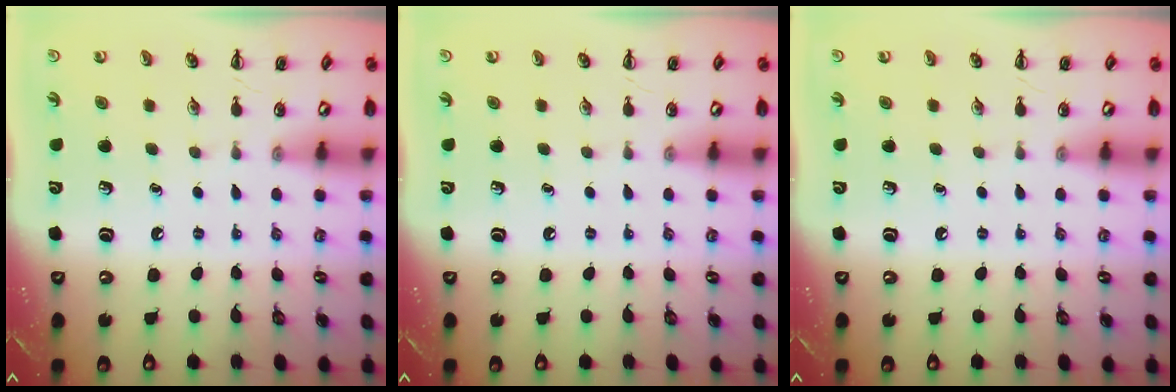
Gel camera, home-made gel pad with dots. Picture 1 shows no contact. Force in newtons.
{"total": 0.0}
{"total": 0.0}